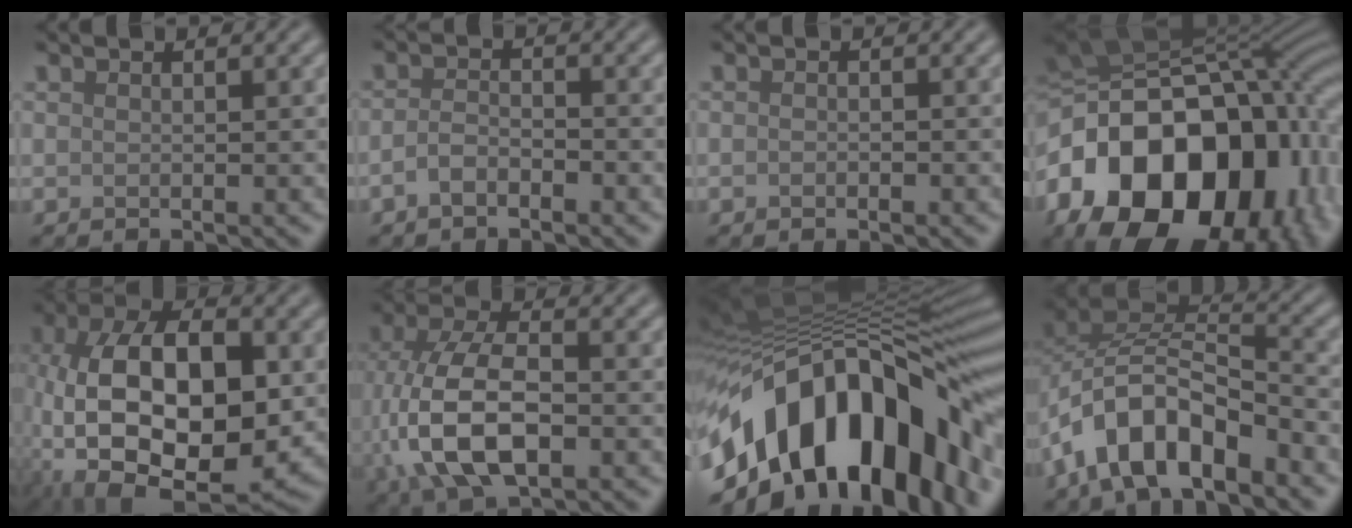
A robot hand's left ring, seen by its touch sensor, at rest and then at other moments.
{"total": 2.1, "force": [-1.2, 0.9, 1.3], "torque": [-0.028, 0.004, -0.028]}
{"total": 0.7, "force": [-0.3, 0.4, 0.5], "torque": [-0.007, -0.001, -0.006]}
{"total": 21.1, "force": [-5.4, 15.1, 13.7], "torque": [-0.260, 0.001, -0.094]}
{"total": 15.2, "force": [-2.2, 8.3, 12.6], "torque": [-0.225, -0.001, -0.045]}
{"total": 10.7, "force": [-2.1, 5.9, 8.7], "torque": [-0.194, -0.005, -0.044]}
{"total": 18.0, "force": [-6.1, 9.6, 13.9], "torque": [-0.220, 0.006, -0.107]}
{"total": 9.3, "force": [-4.9, 4.6, 6.4], "torque": [-0.107, 0.011, -0.098]}